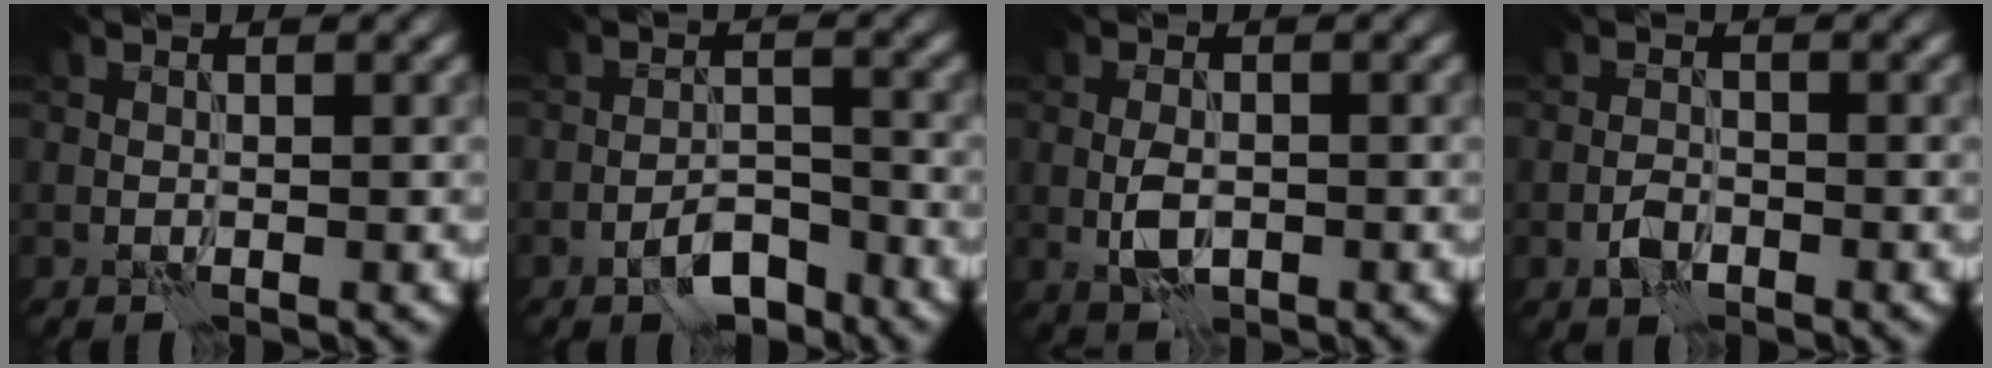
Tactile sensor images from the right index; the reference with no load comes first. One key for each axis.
{"total": 3.9, "fx": -2.6, "fy": 1.6, "fz": 2.4, "tx": -0.033, "ty": 0.007, "tz": -0.049}
{"total": 2.9, "fx": -0.6, "fy": 1.8, "fz": 2.2, "tx": -0.045, "ty": -0.003, "tz": -0.011}
{"total": 1.7, "fx": -1.0, "fy": 1.0, "fz": 1.0, "tx": -0.016, "ty": 0.005, "tz": -0.022}